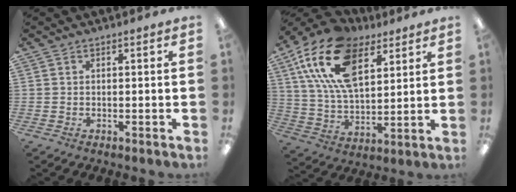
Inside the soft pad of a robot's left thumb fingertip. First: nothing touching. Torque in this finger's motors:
{"motor_torque": [0.47, 0.70, 1.73, -1.04, 0.56]}